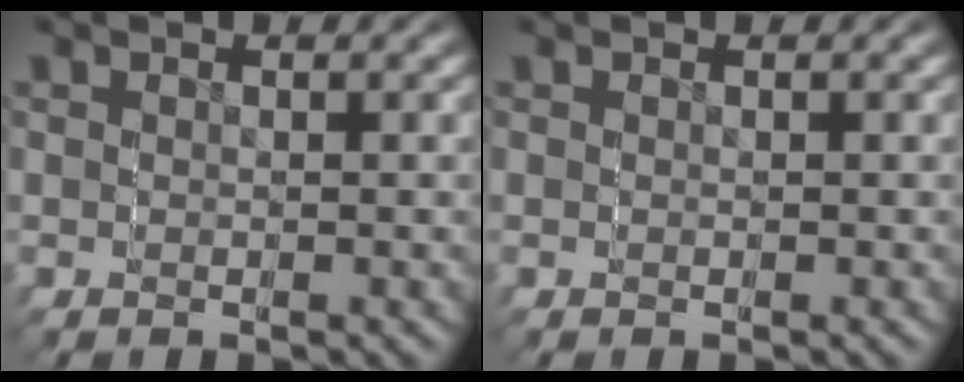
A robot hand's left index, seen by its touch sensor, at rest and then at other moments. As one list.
[{"total": 0.0}]